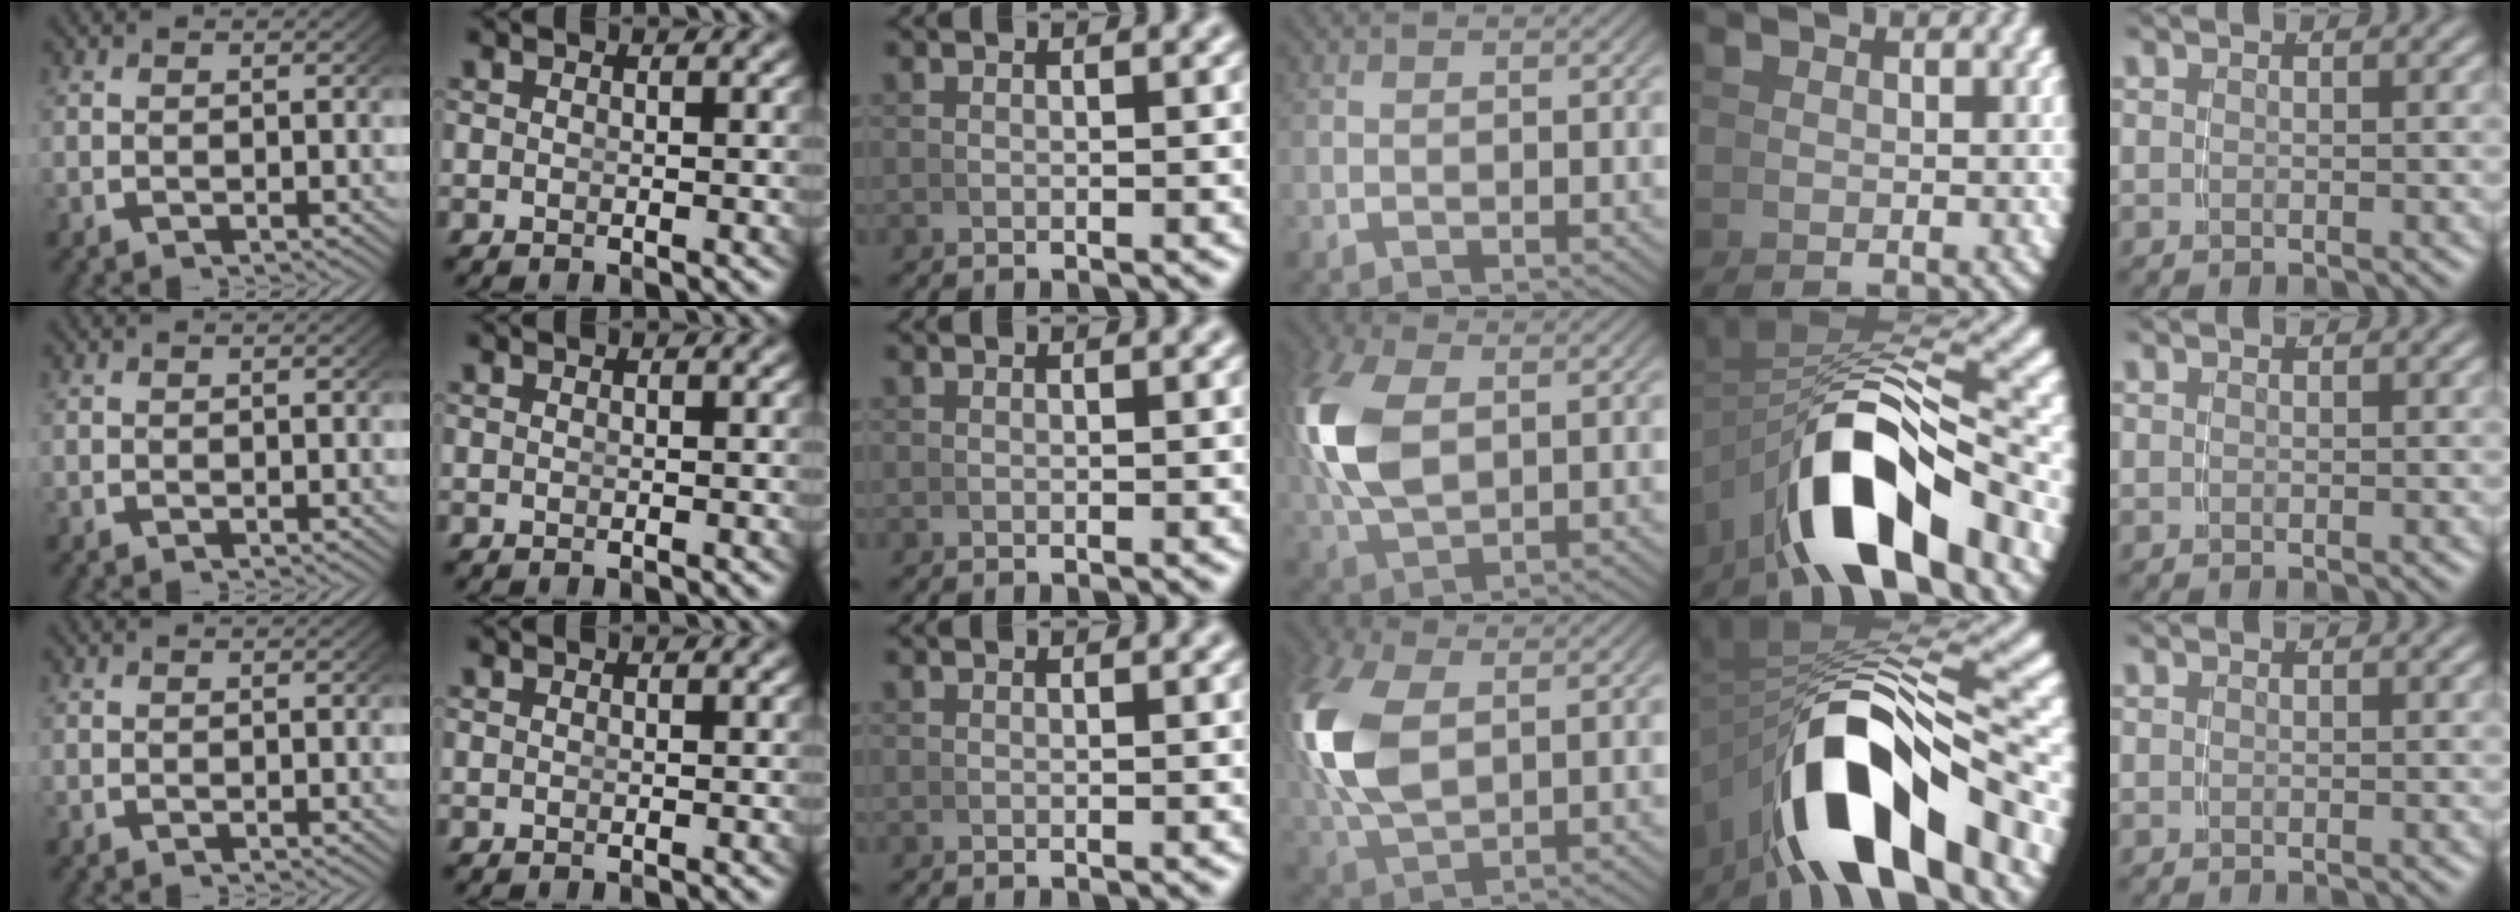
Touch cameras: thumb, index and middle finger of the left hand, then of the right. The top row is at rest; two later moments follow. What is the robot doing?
{"motion": "grasp_and_lifting", "object": "pen"}